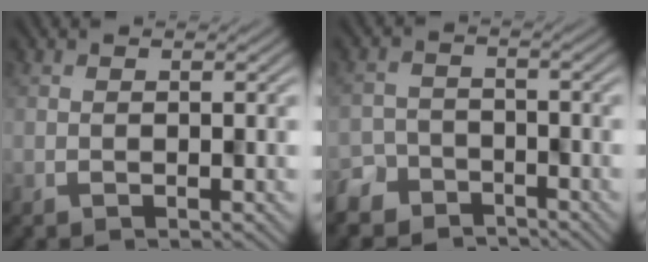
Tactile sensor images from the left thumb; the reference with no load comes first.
{"total": 6.0, "force": [-5.2, 3.1, 0.3], "torque": [-0.001, -0.008, -0.085]}